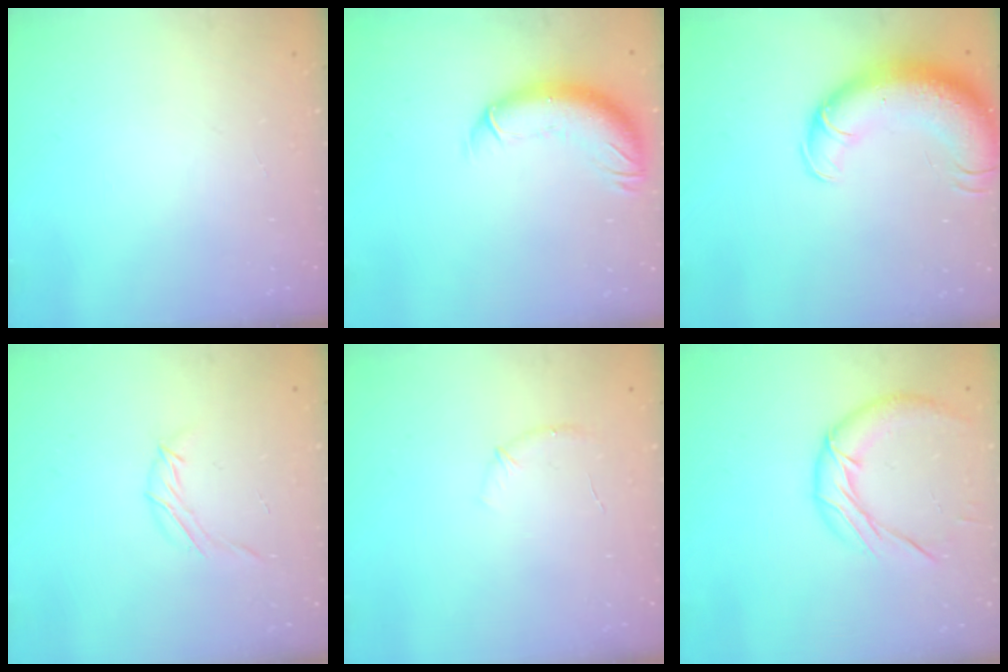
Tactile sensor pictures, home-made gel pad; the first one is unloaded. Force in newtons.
{"total": 11.7, "press": 11.4, "slide": 2.8}
{"total": 16.2, "press": 15.7, "slide": 3.9}
{"total": 5.5, "press": 5.4, "slide": 1.2}
{"total": 6.8, "press": 6.6, "slide": 1.8}
{"total": 13.1, "press": 13.0, "slide": 1.0}